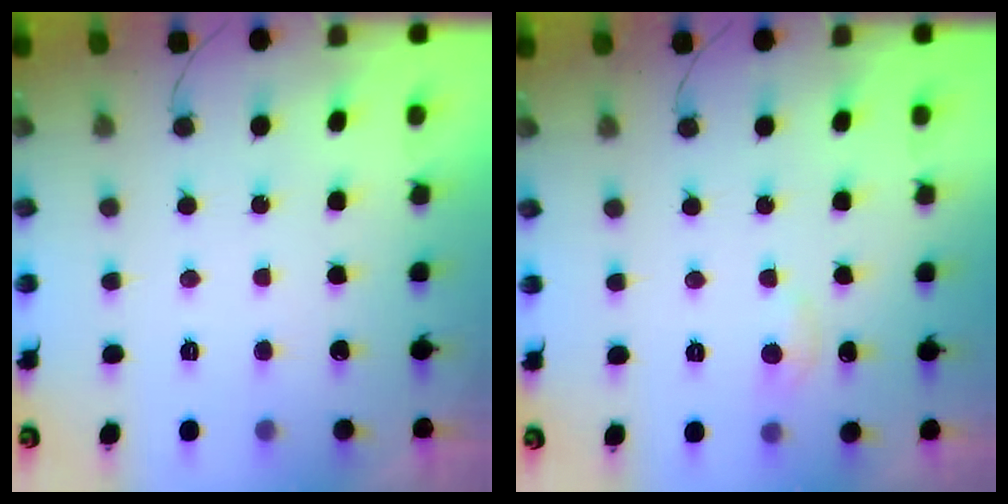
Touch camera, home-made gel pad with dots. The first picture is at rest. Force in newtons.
{"total": 4.5, "press": 4.5, "slide": 0.6}